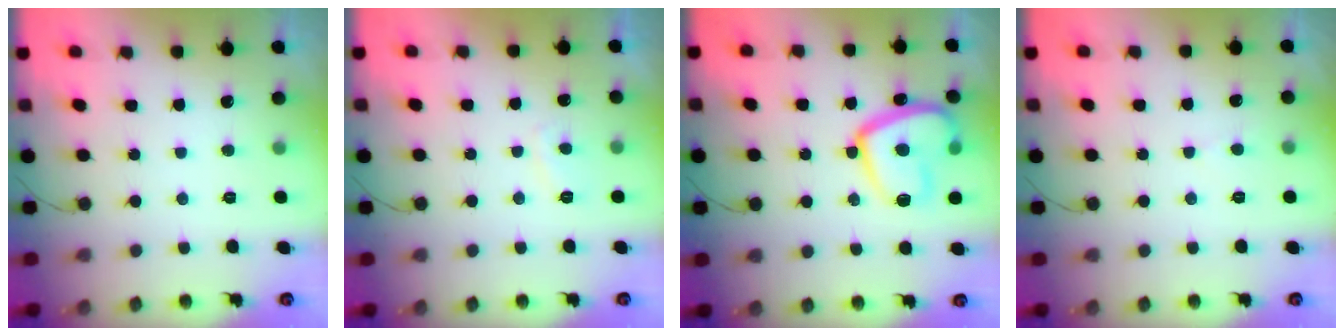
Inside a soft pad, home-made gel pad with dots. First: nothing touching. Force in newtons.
{"total": 2.7, "press": 2.5, "slide": 0.8}
{"total": 17.7, "press": 17.5, "slide": 2.0}
{"total": 2.4, "press": 2.4, "slide": 0.4}